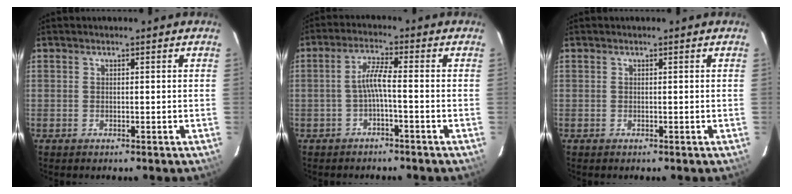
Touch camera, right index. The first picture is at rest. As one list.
[{"total": 3.6, "force": [-1.5, -0.1, 3.3], "torque": [-0.073, 0.008, -0.027]}, {"total": 0.0}]